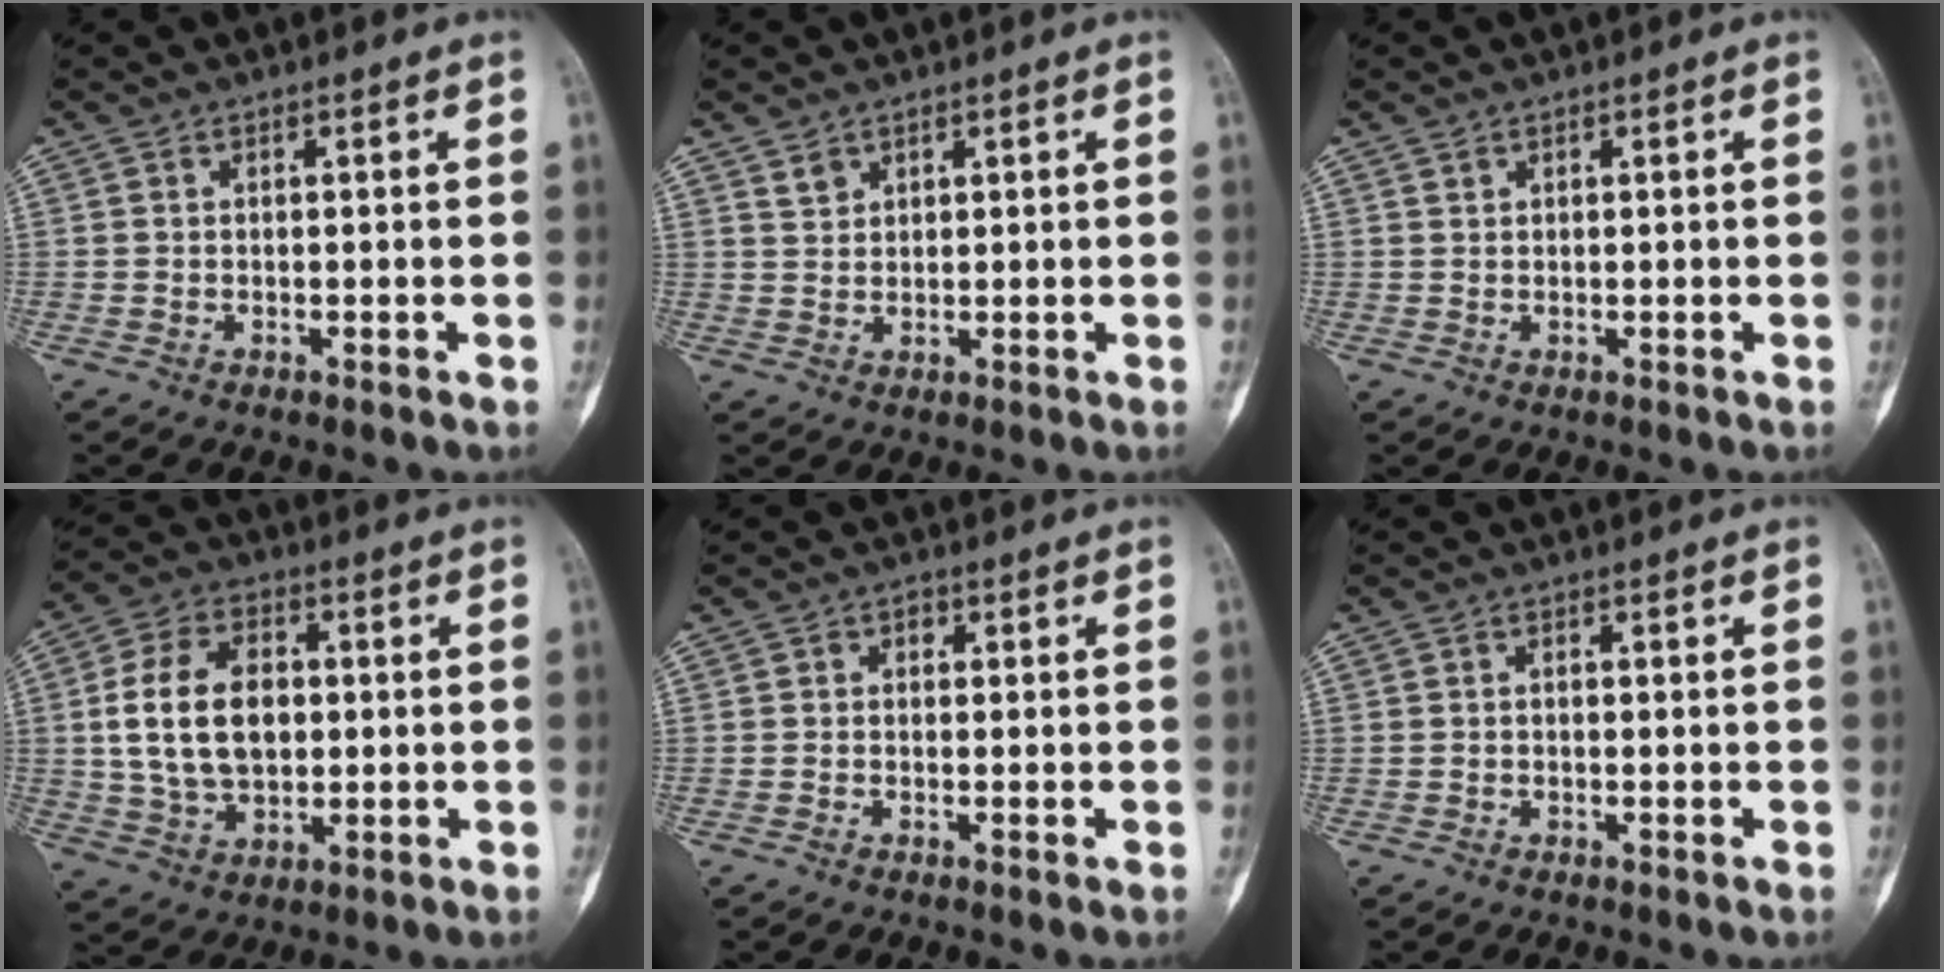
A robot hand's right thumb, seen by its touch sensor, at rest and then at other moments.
{"total": 2.1, "force": [1.6, 1.3, 0.4], "torque": [0.007, -0.010, 0.029]}
{"total": 0.6, "force": [0.5, 0.3, 0.1], "torque": [0.002, -0.003, 0.008]}
{"total": 14.2, "force": [1.2, 9.4, 10.6], "torque": [-0.172, 0.005, 0.024]}
{"total": 1.3, "force": [0.1, 1.0, 0.8], "torque": [0.001, 0.004, -0.007]}
{"total": 0.5, "force": [-0.1, 0.4, 0.3], "torque": [-0.003, 0.002, -0.007]}